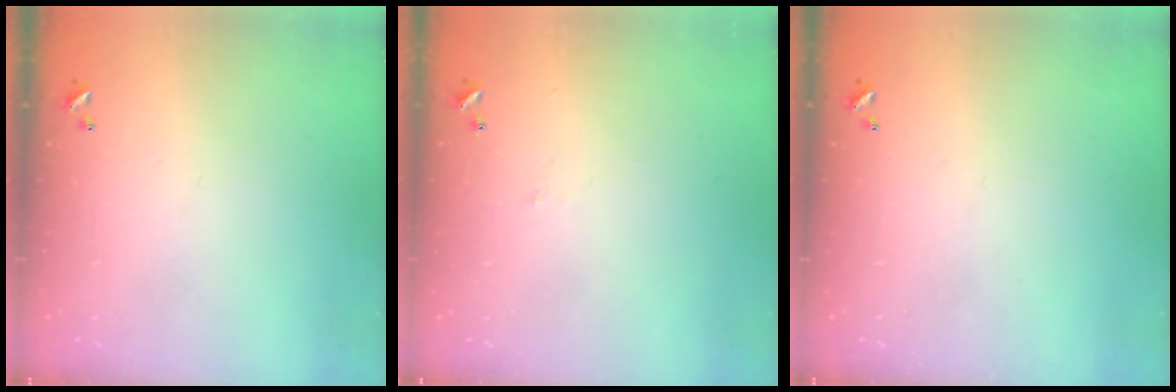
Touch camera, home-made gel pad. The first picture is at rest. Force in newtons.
{"total": 1.8, "press": 1.7, "slide": 0.6}
{"total": 0.0}